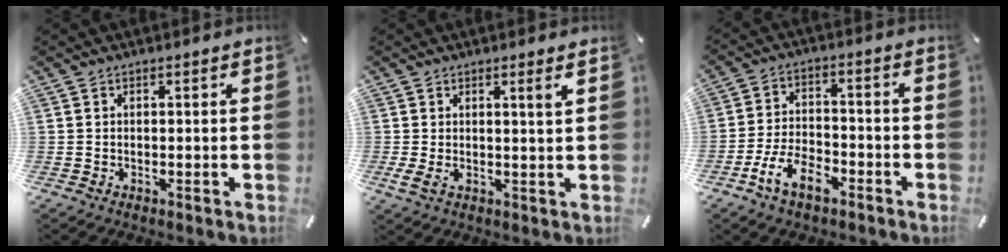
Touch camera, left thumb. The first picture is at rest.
{"total": 3.9, "force": [1.3, 0.8, 3.6], "torque": [-0.053, -0.011, 0.018]}
{"total": 9.4, "force": [-5.5, 4.8, 5.9], "torque": [-0.126, 0.019, -0.103]}